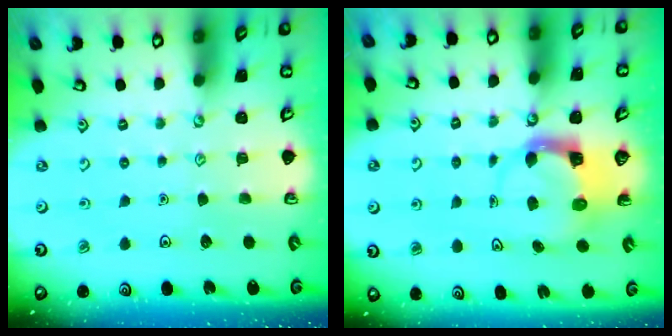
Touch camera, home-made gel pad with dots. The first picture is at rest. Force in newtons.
{"total": 3.7, "press": 3.6, "slide": 0.5}